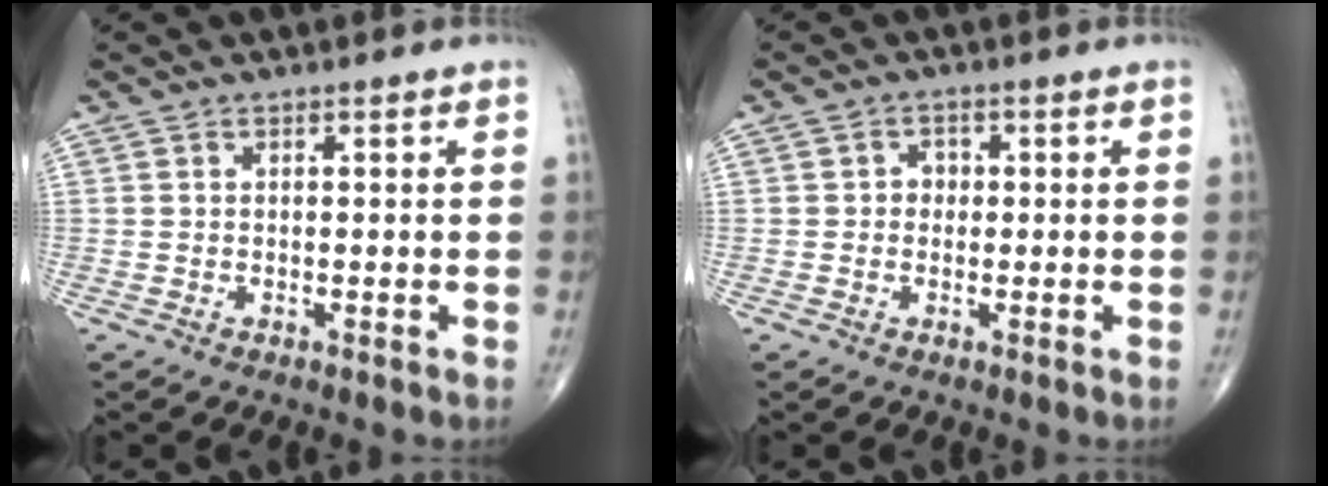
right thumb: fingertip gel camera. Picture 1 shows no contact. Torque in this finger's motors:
{"motor_torque": [0.02, 0.29, 0.36, 0.19, -0.02]}